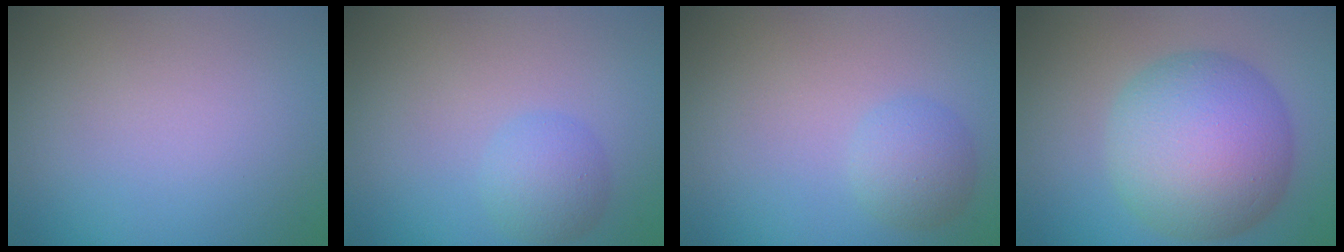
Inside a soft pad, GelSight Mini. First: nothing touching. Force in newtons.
{"total": 2.5, "press": 2.5, "slide": 0.2}
{"total": 2.3, "press": 2.3, "slide": 0.1}
{"total": 10.4, "press": 10.4, "slide": 0.3}